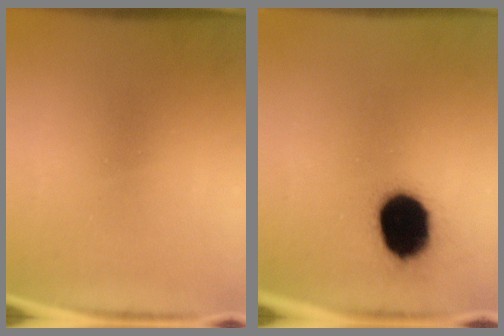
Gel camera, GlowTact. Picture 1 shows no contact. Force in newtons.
{"total": 16.6}